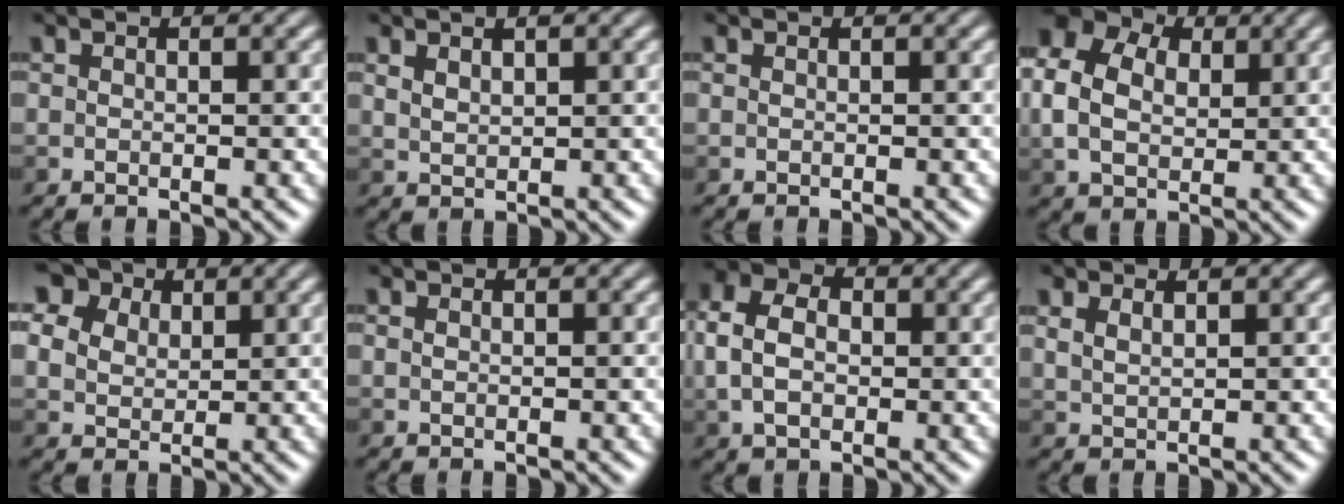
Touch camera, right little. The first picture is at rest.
{"total": 1.3, "force": [0.8, 0.5, 0.9], "torque": [-0.021, 0.000, 0.021]}
{"total": 0.0}
{"total": 7.2, "force": [1.5, 5.5, 4.5], "torque": [-0.117, 0.021, 0.024]}
{"total": 11.7, "force": [6.8, 7.8, 5.5], "torque": [-0.139, 0.043, 0.113]}
{"total": 0.0}
{"total": 5.1, "force": [0.2, 3.6, 3.6], "torque": [-0.087, 0.014, -0.002]}
{"total": 2.0, "force": [1.1, 1.0, 1.2], "torque": [-0.023, 0.005, 0.018]}